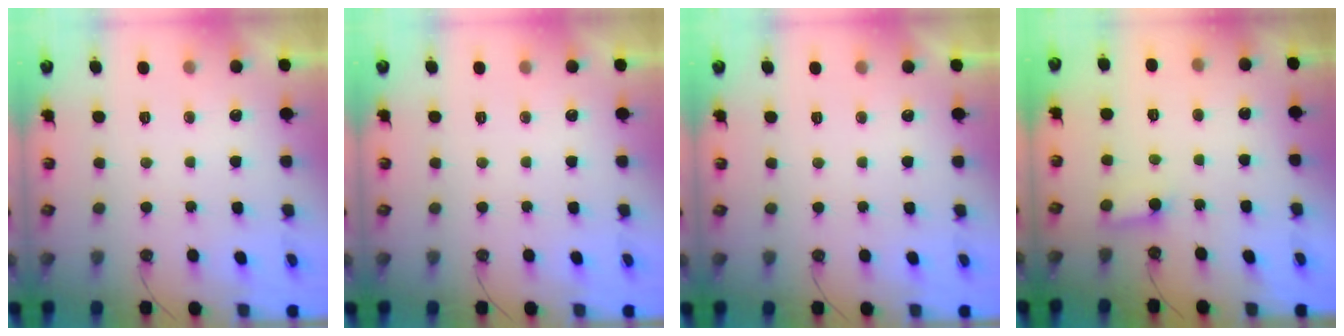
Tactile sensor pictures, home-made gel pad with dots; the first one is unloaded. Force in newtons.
{"total": 0.0}
{"total": 0.0}
{"total": 3.7, "press": 3.7, "slide": 0.3}